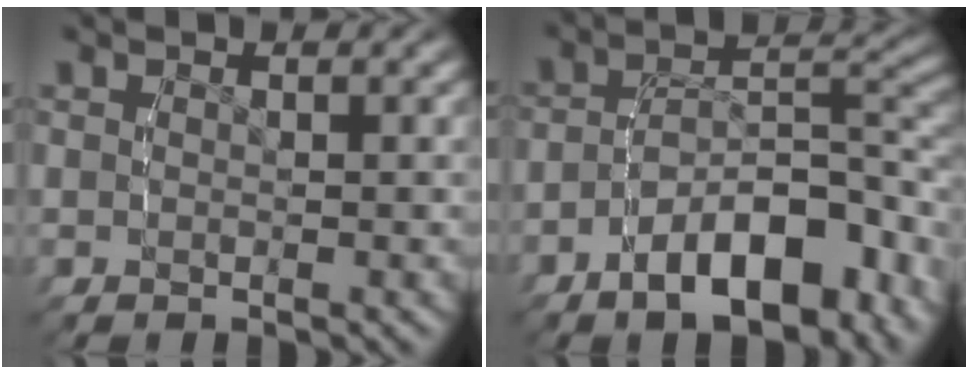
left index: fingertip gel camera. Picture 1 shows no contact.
{"total": 8.9, "force": [-4.5, 4.1, 6.5], "torque": [-0.073, -0.004, -0.068]}